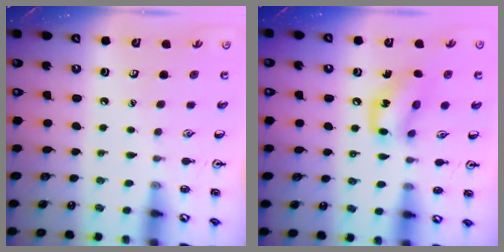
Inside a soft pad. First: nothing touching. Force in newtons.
{"total": 12.0, "press": 11.8, "slide": 1.8}